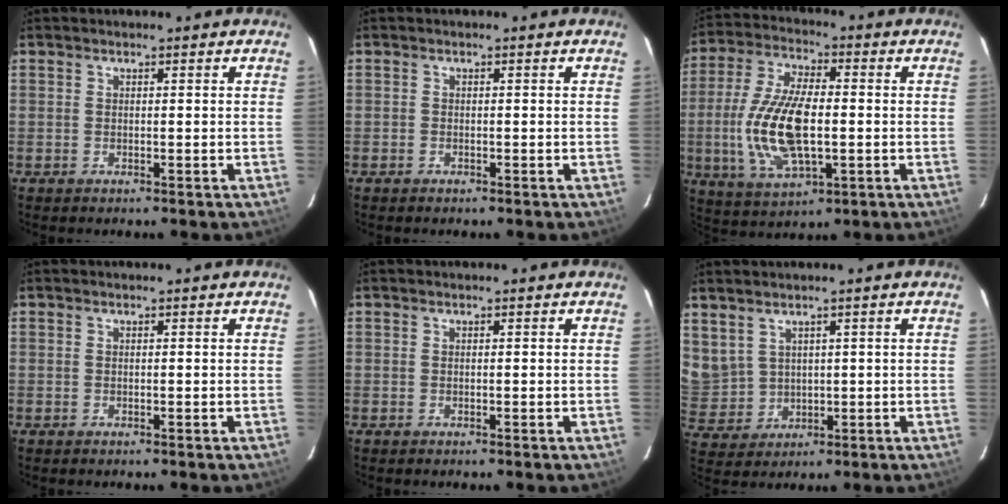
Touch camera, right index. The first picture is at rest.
{"total": 0.7, "force": [-0.5, 0.4, 0.0], "torque": [0.000, 0.002, -0.010]}
{"total": 15.6, "force": [-1.8, 6.5, 14.1], "torque": [-0.296, -0.002, -0.030]}
{"total": 0.0}
{"total": 0.0}
{"total": 7.2, "force": [4.2, 5.2, 2.6], "torque": [-0.061, 0.007, 0.109]}